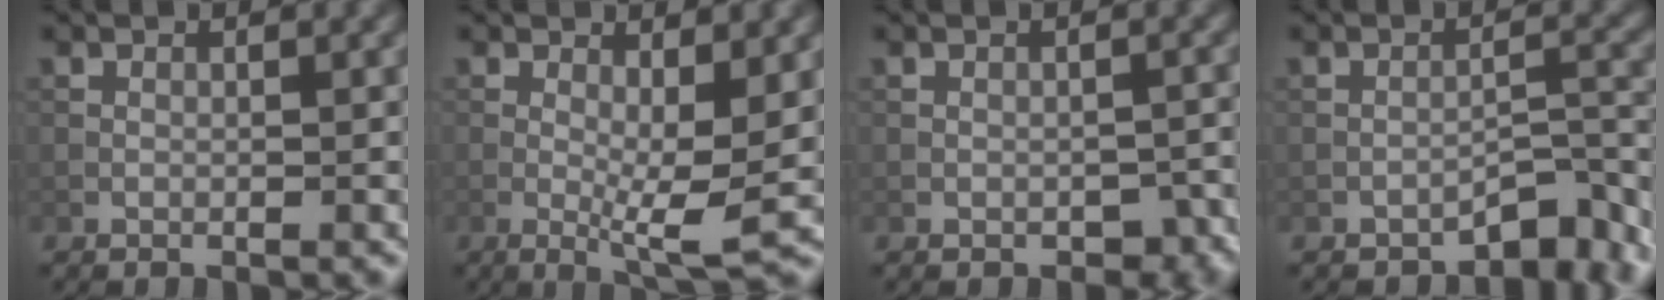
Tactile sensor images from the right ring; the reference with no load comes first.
{"total": 5.0, "force": [0.1, 1.0, 4.9], "torque": [-0.083, -0.013, 0.001]}
{"total": 2.4, "force": [-1.2, 1.5, 1.3], "torque": [-0.013, -0.006, -0.012]}
{"total": 4.2, "force": [-3.3, 1.4, 2.1], "torque": [-0.022, 0.008, -0.048]}